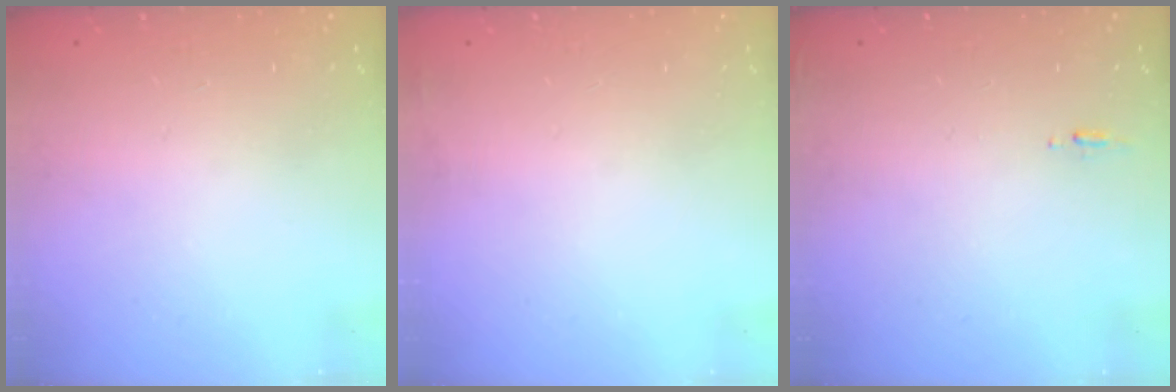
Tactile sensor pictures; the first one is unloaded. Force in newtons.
{"total": 2.9, "press": 2.4, "slide": 1.6}
{"total": 5.0, "press": 4.7, "slide": 1.8}